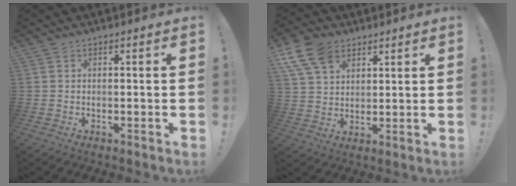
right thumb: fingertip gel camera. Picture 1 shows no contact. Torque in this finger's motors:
{"motor_torque": [0.34, 0.34, 0.09, 0.11, 0.15]}